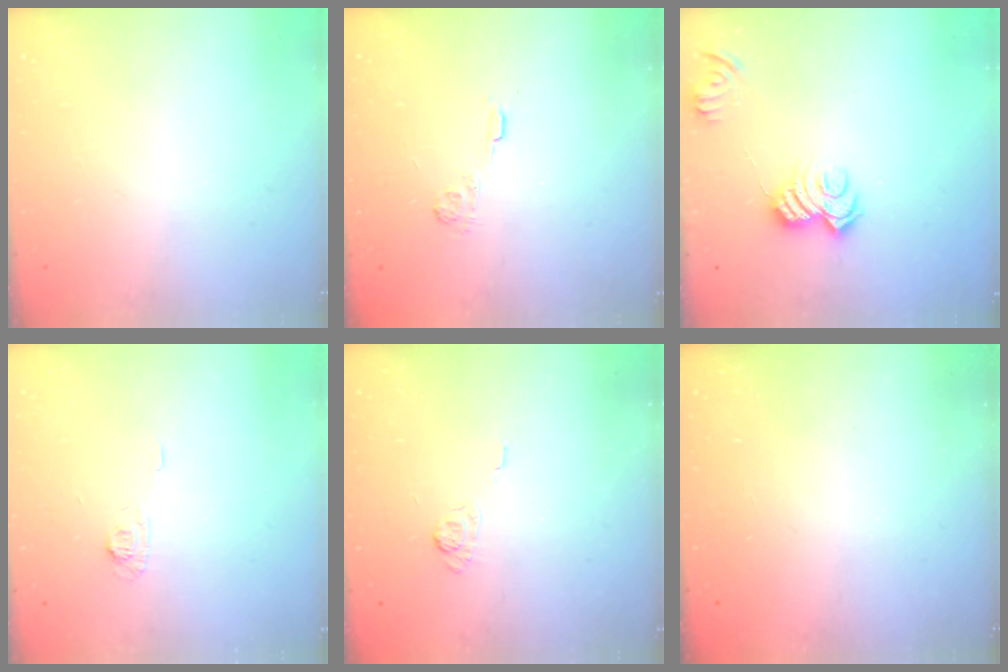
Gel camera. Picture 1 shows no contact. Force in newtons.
{"total": 2.7, "press": 2.3, "slide": 1.4}
{"total": 10.2, "press": 10.2, "slide": 0.9}
{"total": 4.2, "press": 4.2, "slide": 0.5}
{"total": 3.7, "press": 3.4, "slide": 1.5}
{"total": 2.4, "press": 2.3, "slide": 0.8}